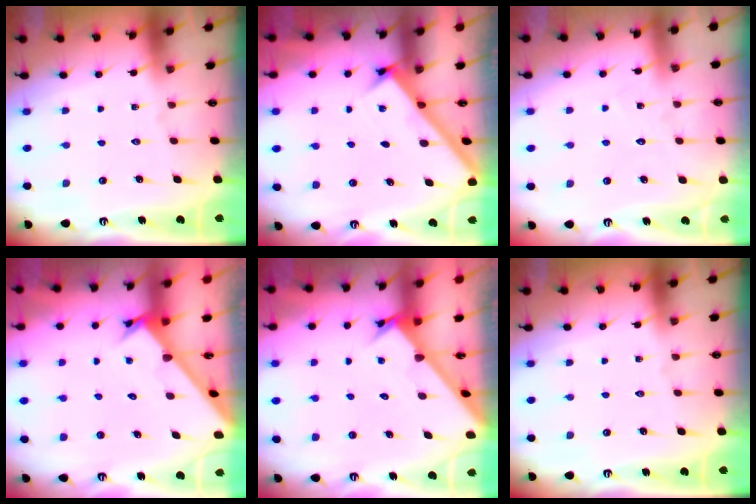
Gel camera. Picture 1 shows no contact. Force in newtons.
{"total": 2.7, "press": 2.7, "slide": 0.3}
{"total": 5.3, "press": 5.3, "slide": 0.5}
{"total": 2.6, "press": 2.6, "slide": 0.3}
{"total": 2.6, "press": 2.6, "slide": 0.3}
{"total": 0.0}